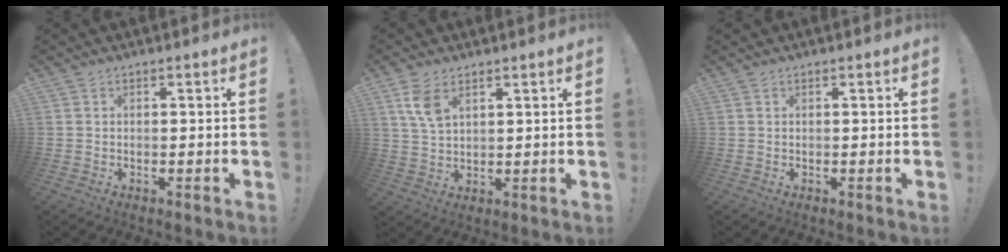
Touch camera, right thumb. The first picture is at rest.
{"total": 6.8, "force": [3.6, 3.5, 4.6], "torque": [-0.094, -0.014, 0.068]}
{"total": 0.0}